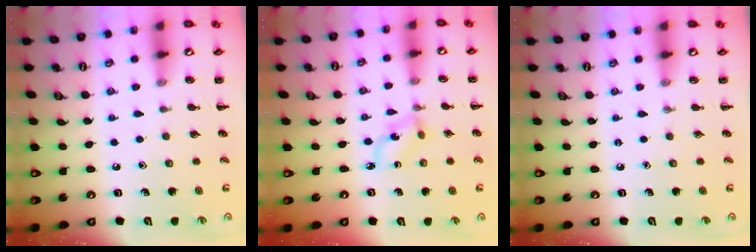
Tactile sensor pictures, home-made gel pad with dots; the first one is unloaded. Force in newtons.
{"total": 2.8, "press": 2.7, "slide": 0.8}
{"total": 0.0}